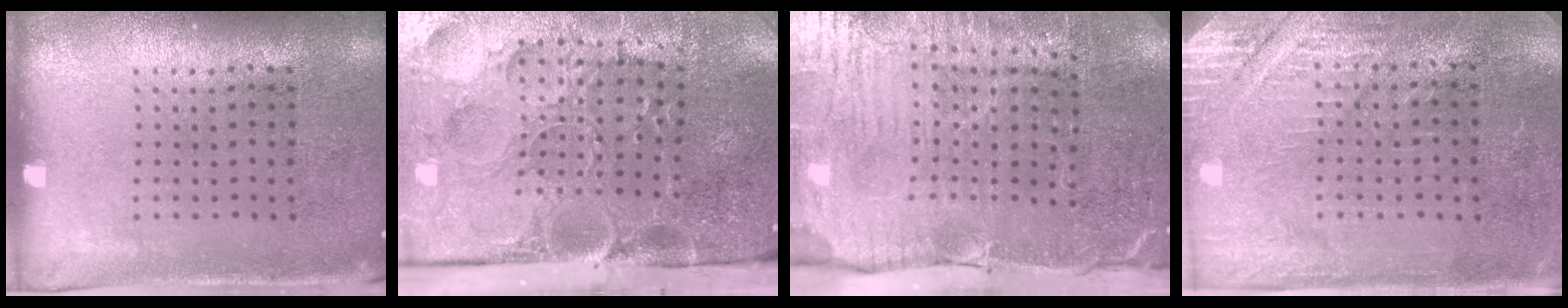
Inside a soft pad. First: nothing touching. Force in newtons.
{"total": 5.4, "press": 4.1, "slide": 3.5}
{"total": 4.3, "press": 4.0, "slide": 1.6}
{"total": 2.9, "press": 2.8, "slide": 0.5}